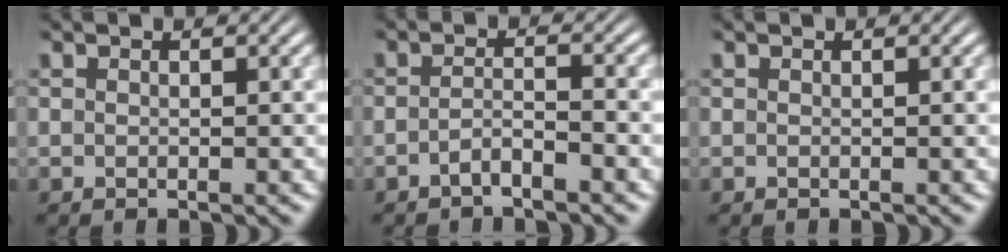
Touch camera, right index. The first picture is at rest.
{"total": 2.0, "force": [-1.8, 0.1, 0.9], "torque": [-0.006, -0.008, -0.031]}
{"total": 0.0}